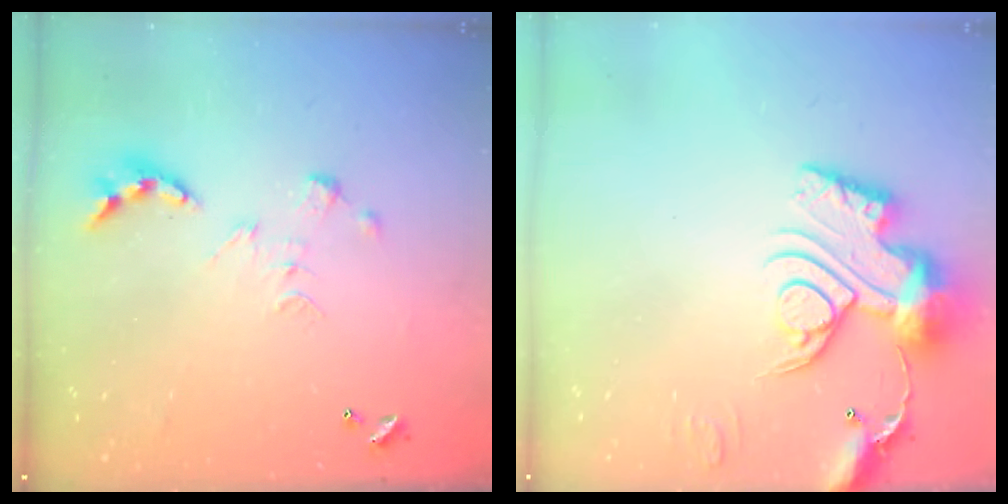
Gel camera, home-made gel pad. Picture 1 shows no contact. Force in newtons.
{"total": 15.5, "press": 15.4, "slide": 1.7}